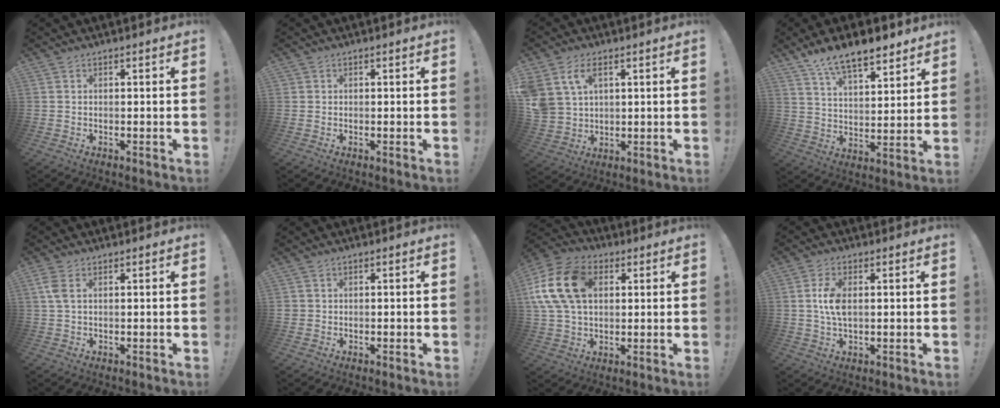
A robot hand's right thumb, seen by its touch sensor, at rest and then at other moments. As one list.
[{"total": 0.7, "force": [0.3, 0.7, 0.0], "torque": [-0.008, 0.004, 0.007]}, {"total": 8.7, "force": [4.2, 6.0, 4.7], "torque": [-0.109, -0.010, 0.086]}, {"total": 11.4, "force": [8.9, 4.1, 5.9], "torque": [-0.101, -0.053, 0.161]}, {"total": 3.9, "force": [1.4, 1.7, 3.2], "torque": [-0.080, -0.001, 0.022]}, {"total": 1.4, "force": [0.3, 1.3, -0.4], "torque": [-0.001, 0.005, 0.008]}, {"total": 18.0, "force": [4.6, 12.8, 11.9], "torque": [-0.232, 0.004, 0.090]}, {"total": 6.5, "force": [0.6, 3.4, 5.5], "torque": [-0.104, 0.001, 0.006]}]